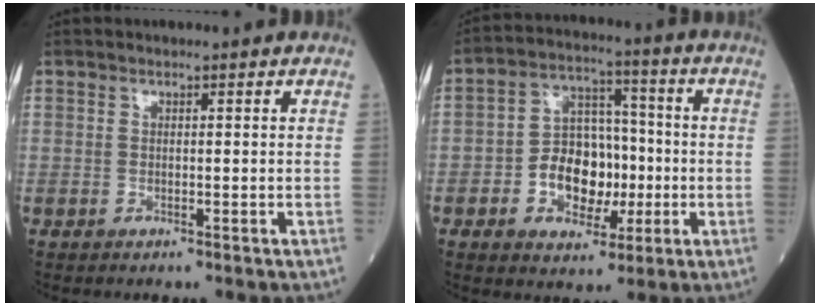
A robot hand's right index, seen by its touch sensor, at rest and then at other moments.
{"total": 10.1, "force": [-2.2, 6.6, 7.3], "torque": [-0.128, 0.028, -0.034]}